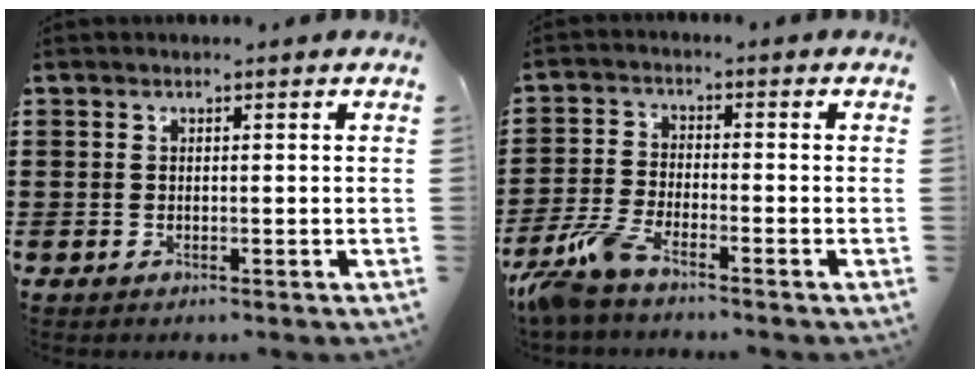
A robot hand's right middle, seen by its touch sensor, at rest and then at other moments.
{"total": 6.0, "force": [-4.8, 0.8, 3.6], "torque": [-0.107, -0.018, -0.099]}